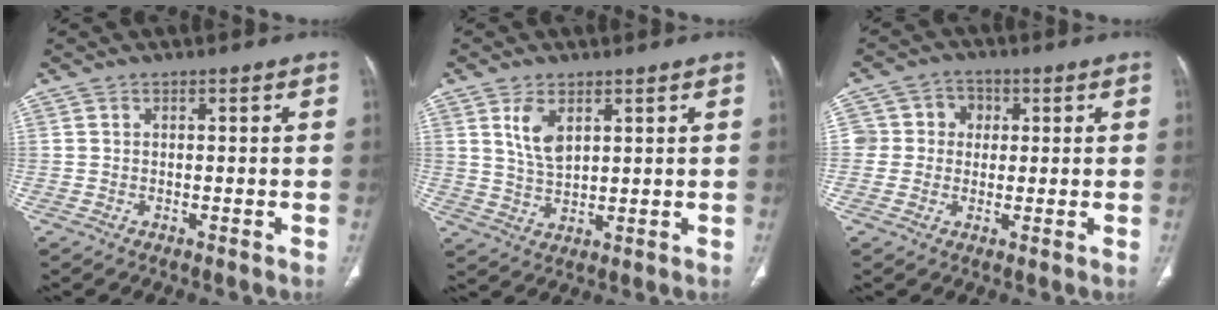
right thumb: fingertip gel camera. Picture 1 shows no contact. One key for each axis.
{"total": 5.8, "fx": 2.6, "fy": 3.0, "fz": 4.2, "tx": -0.074, "ty": -0.015, "tz": 0.059}
{"total": 6.5, "fx": 0.6, "fy": 6.2, "fz": 1.7, "tx": 0.011, "ty": 0.016, "tz": 0.004}